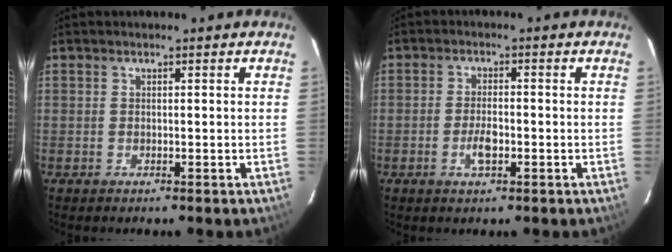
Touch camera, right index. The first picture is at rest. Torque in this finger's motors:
{"motor_torque": [0.52, 0.08, 0.20, 0.07]}